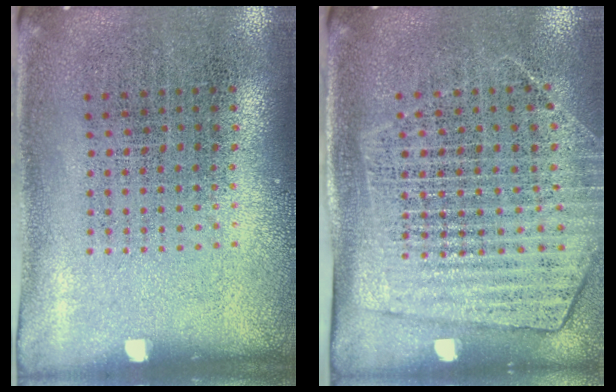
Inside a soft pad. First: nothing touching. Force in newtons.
{"total": 1.8, "press": 1.5, "slide": 0.9}